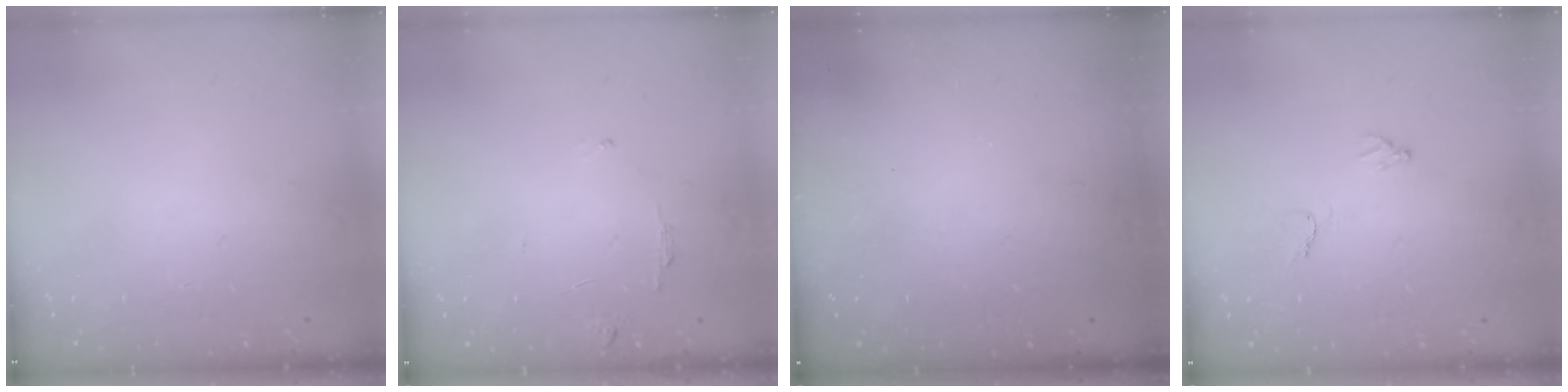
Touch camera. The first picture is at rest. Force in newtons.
{"total": 5.4, "press": 5.4, "slide": 0.5}
{"total": 2.9, "press": 2.9, "slide": 0.2}
{"total": 6.6, "press": 6.6, "slide": 0.3}